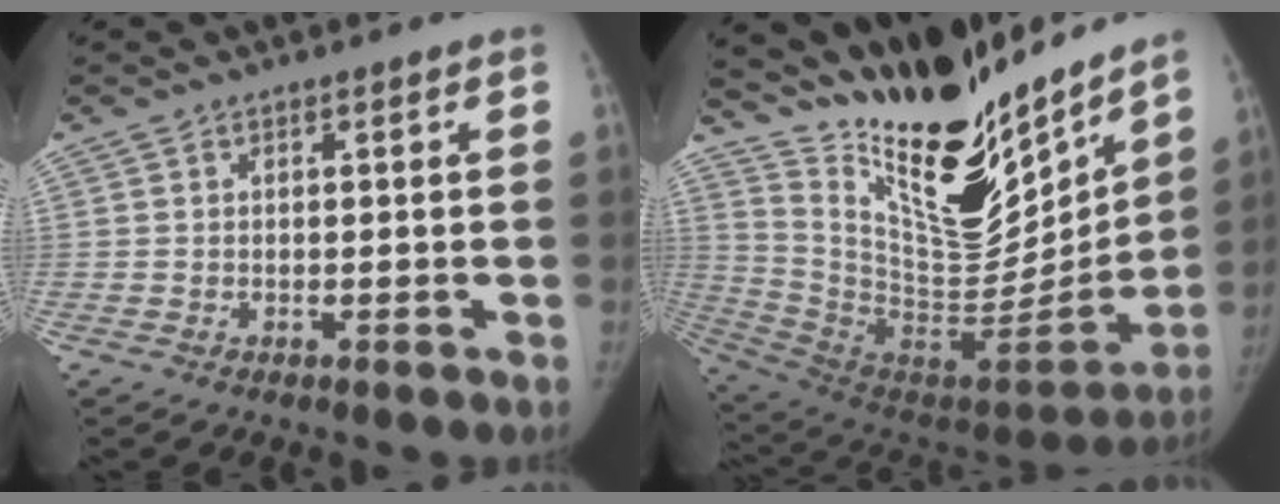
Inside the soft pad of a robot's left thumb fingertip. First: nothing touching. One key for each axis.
{"total": 27.6, "fx": 21.9, "fy": 8.8, "fz": 14.2, "tx": -0.187, "ty": -0.124, "tz": 0.371}